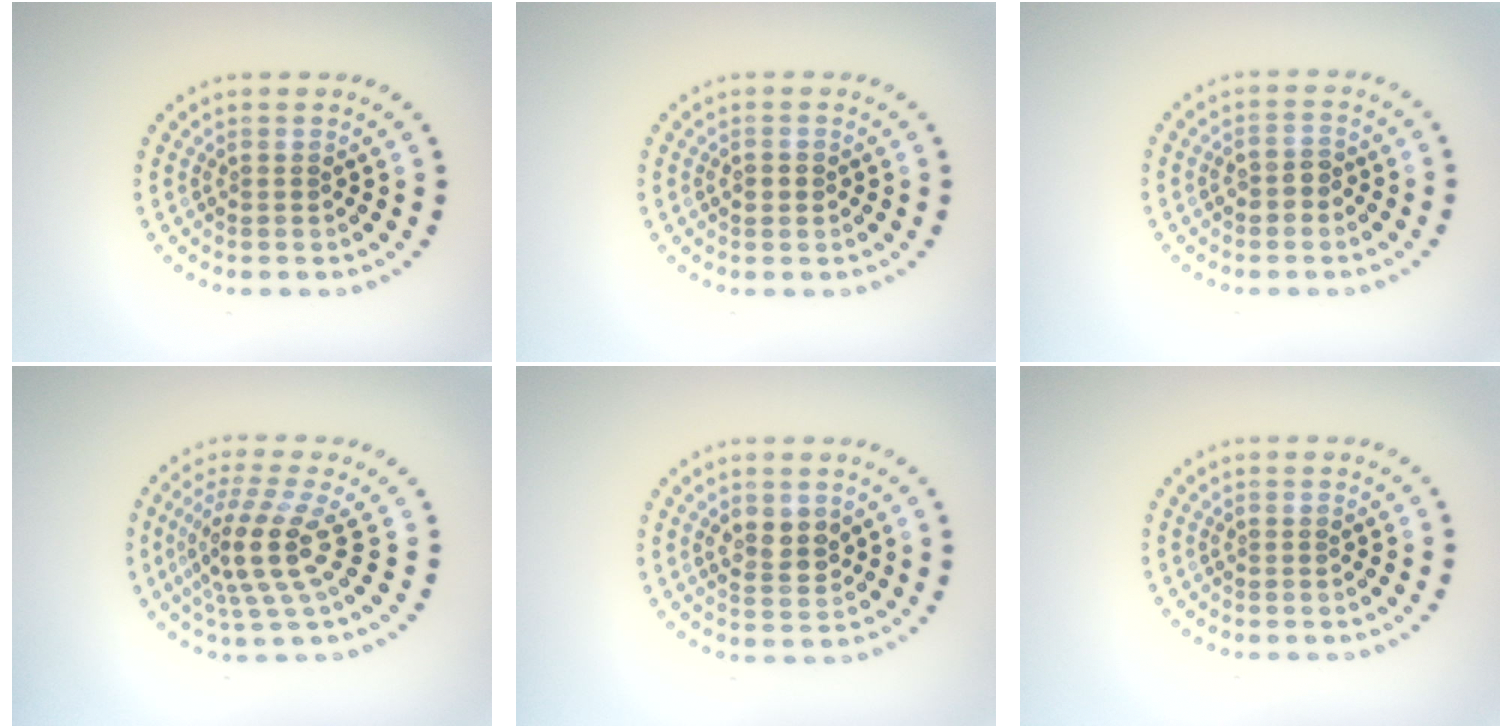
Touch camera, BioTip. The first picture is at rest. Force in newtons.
{"total": 1.4, "press": 1.4, "slide": 0.0}
{"total": 1.7, "press": 1.6, "slide": 0.3}
{"total": 4.5, "press": 3.4, "slide": 2.9}
{"total": 2.6, "press": 2.5, "slide": 0.4}
{"total": 0.0}